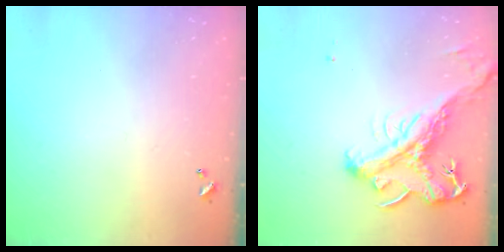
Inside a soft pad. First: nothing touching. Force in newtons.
{"total": 2.6, "press": 2.2, "slide": 1.4}